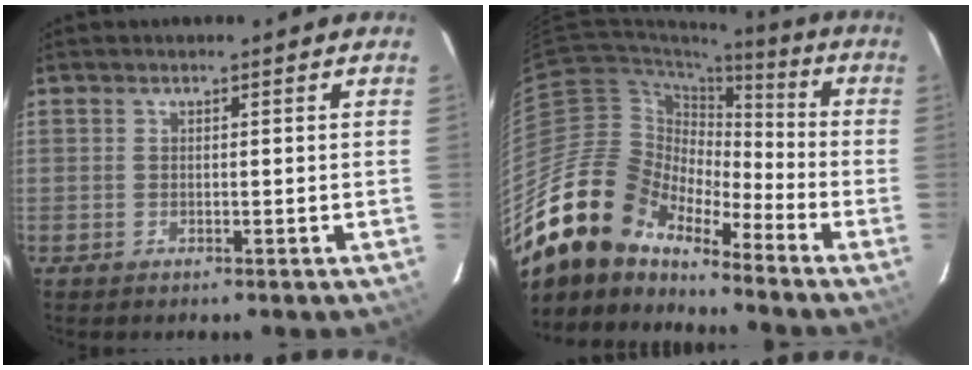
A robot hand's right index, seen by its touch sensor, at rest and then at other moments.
{"total": 17.2, "force": [-14.1, 7.8, 6.0], "torque": [-0.109, 0.010, -0.262]}